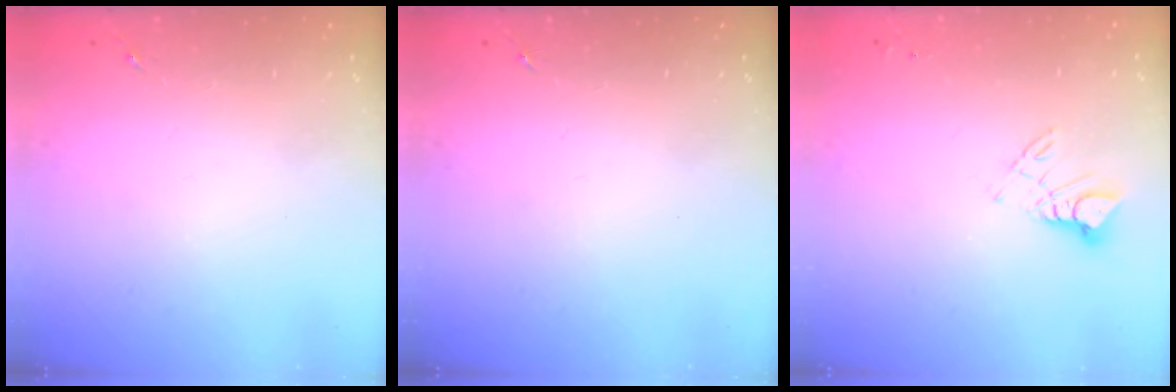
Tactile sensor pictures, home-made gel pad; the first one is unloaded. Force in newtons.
{"total": 0.0}
{"total": 6.2, "press": 6.1, "slide": 0.4}